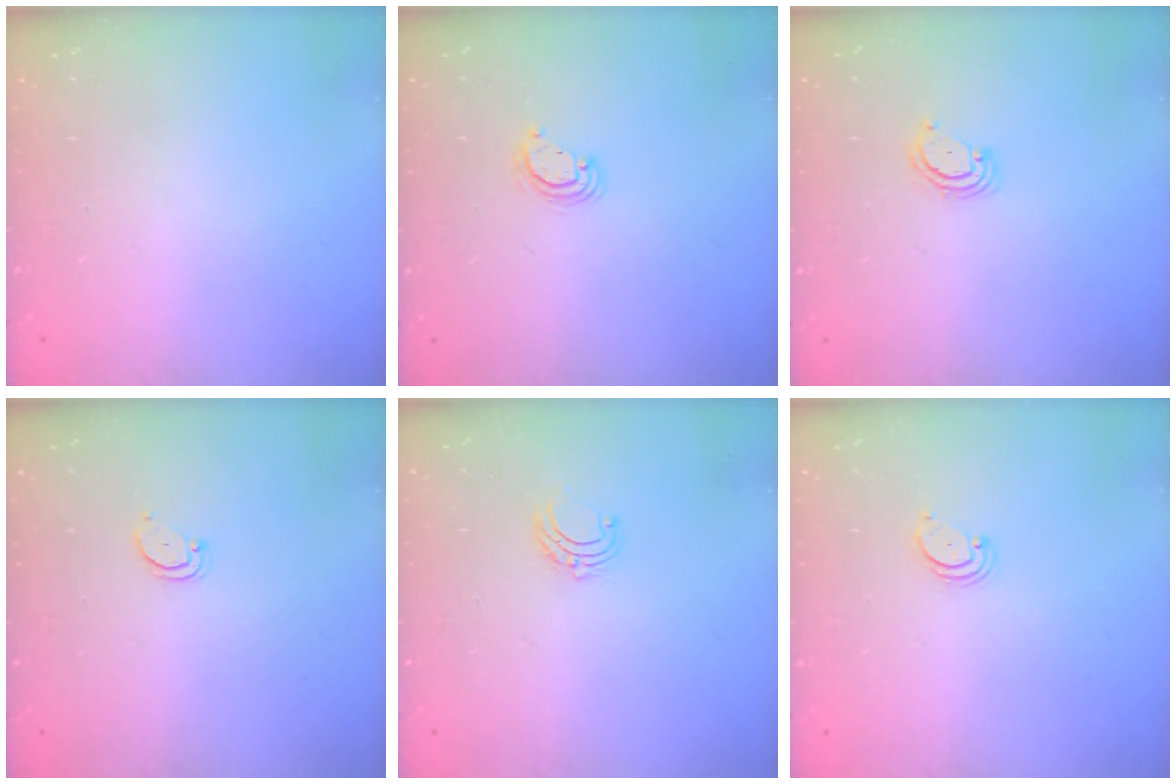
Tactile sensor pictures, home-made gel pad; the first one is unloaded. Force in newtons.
{"total": 3.9, "press": 3.9, "slide": 0.4}
{"total": 3.3, "press": 3.3, "slide": 0.4}
{"total": 2.7, "press": 2.7, "slide": 0.2}
{"total": 5.3, "press": 5.3, "slide": 0.5}
{"total": 2.2, "press": 2.2, "slide": 0.2}